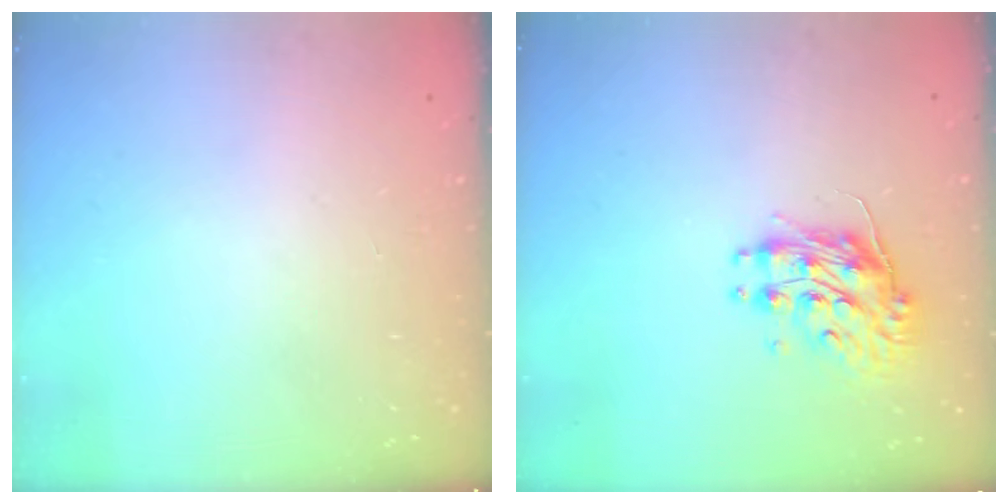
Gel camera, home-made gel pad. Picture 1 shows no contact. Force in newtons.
{"total": 10.4, "press": 10.4, "slide": 0.8}